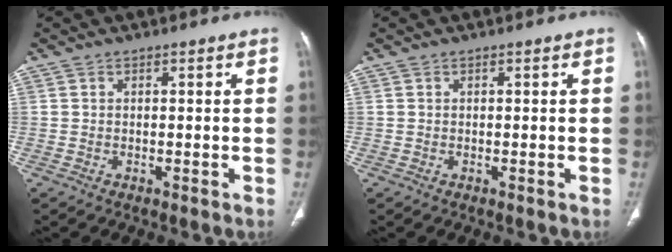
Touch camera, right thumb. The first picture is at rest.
{"total": 0.0}